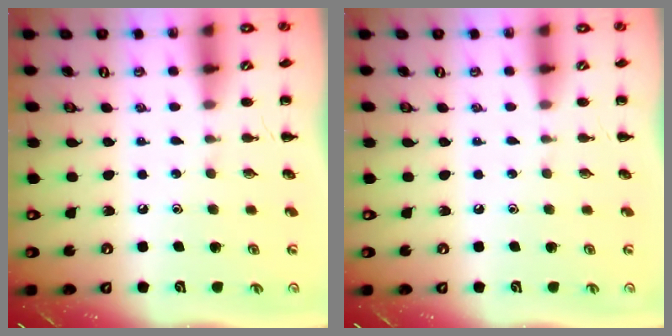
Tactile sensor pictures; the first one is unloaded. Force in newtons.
{"total": 0.0}